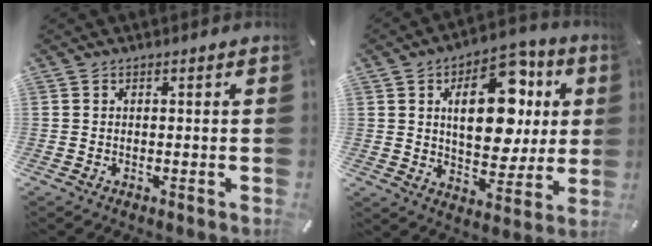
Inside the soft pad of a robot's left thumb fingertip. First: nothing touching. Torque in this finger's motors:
{"motor_torque": [0.83, 0.62, 1.14, -1.02, 0.43]}